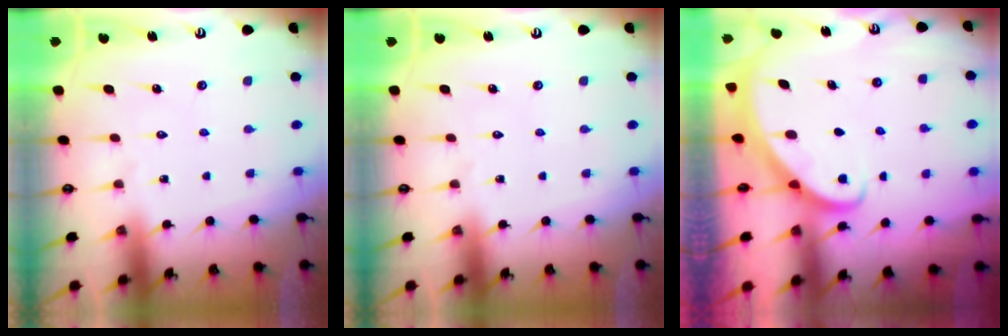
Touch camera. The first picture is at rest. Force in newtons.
{"total": 0.0}
{"total": 2.5, "press": 2.5, "slide": 0.3}